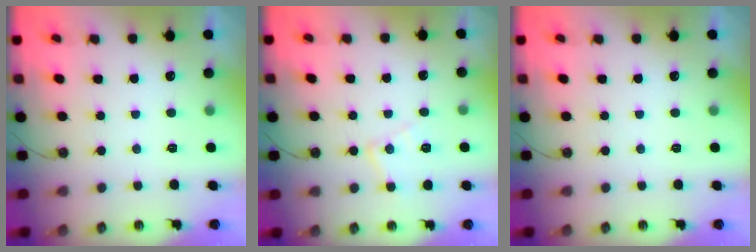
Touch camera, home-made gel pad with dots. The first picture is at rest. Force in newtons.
{"total": 9.3, "press": 9.3, "slide": 0.6}
{"total": 0.0}